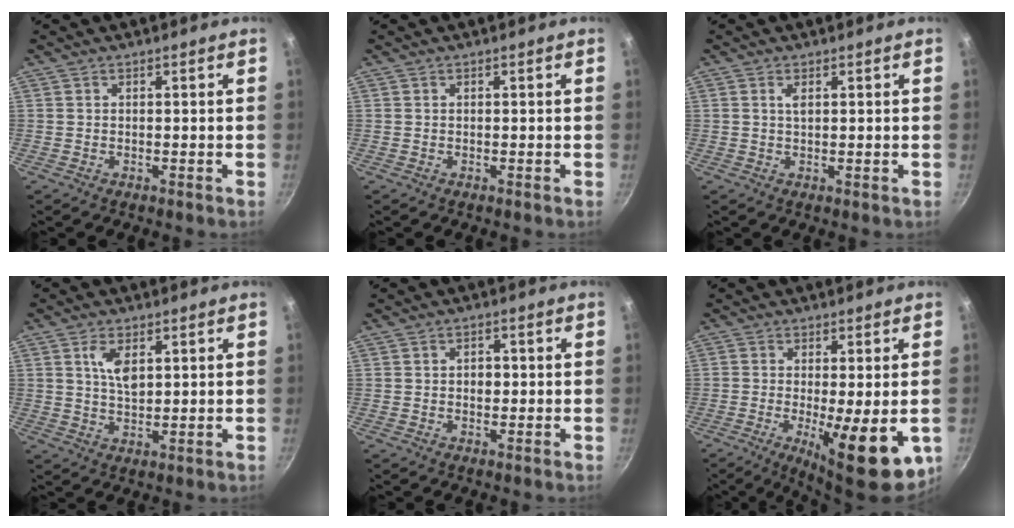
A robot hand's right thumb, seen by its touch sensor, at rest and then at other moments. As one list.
[{"total": 0.0}, {"total": 1.6, "force": [0.6, 0.5, 1.4], "torque": [-0.026, -0.001, 0.011]}, {"total": 5.5, "force": [2.0, 2.8, 4.3], "torque": [-0.074, -0.012, 0.041]}, {"total": 2.4, "force": [0.1, 1.8, 1.6], "torque": [-0.016, 0.005, 0.001]}, {"total": 13.6, "force": [-3.5, 3.8, 12.6], "torque": [-0.175, -0.013, -0.042]}]